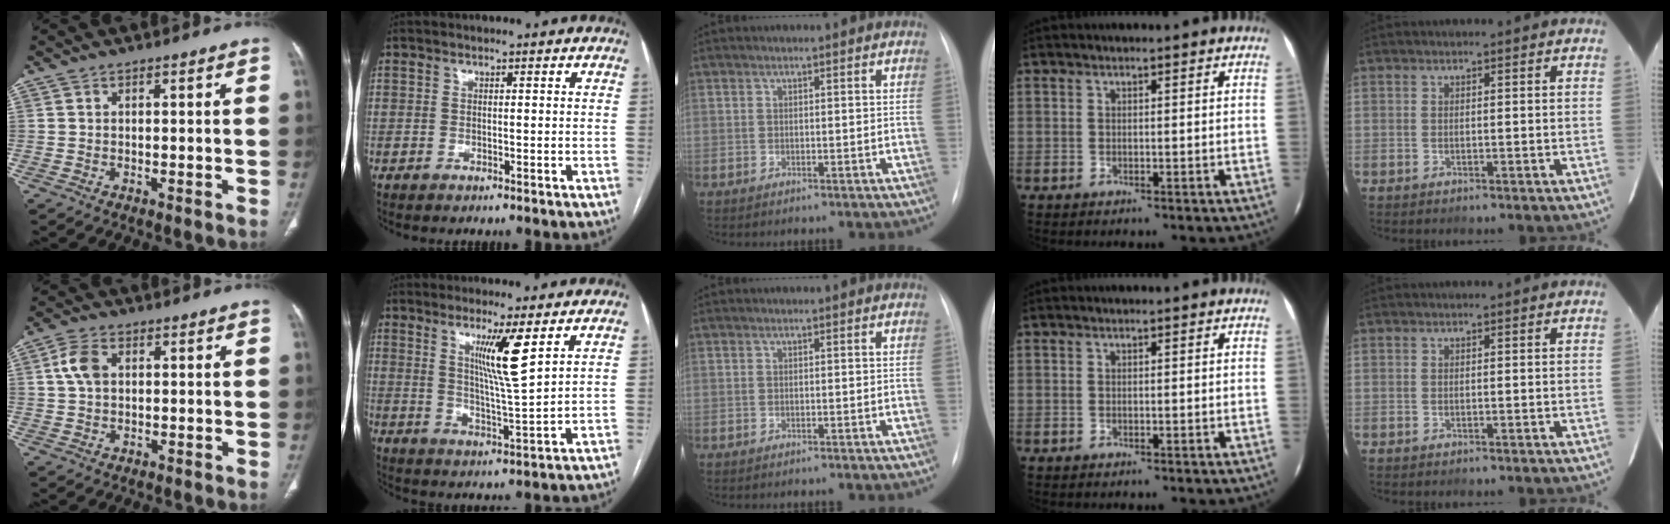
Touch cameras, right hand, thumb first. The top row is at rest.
{"thumb": {"total": 4.9, "force": [0.9, 3.3, 3.5], "torque": [-0.073, 0.009, 0.016]}, "index": {"total": 7.8, "force": [3.7, -0.9, 6.8], "torque": [-0.119, -0.019, 0.067]}}